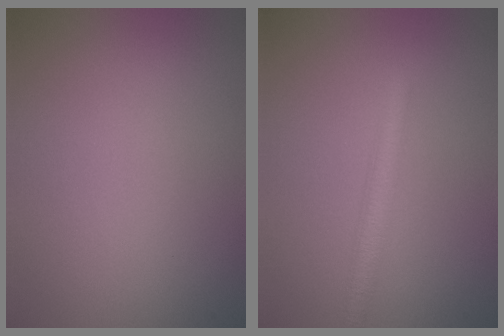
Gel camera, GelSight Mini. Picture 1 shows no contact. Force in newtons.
{"total": 2.3, "press": 2.2, "slide": 0.2}